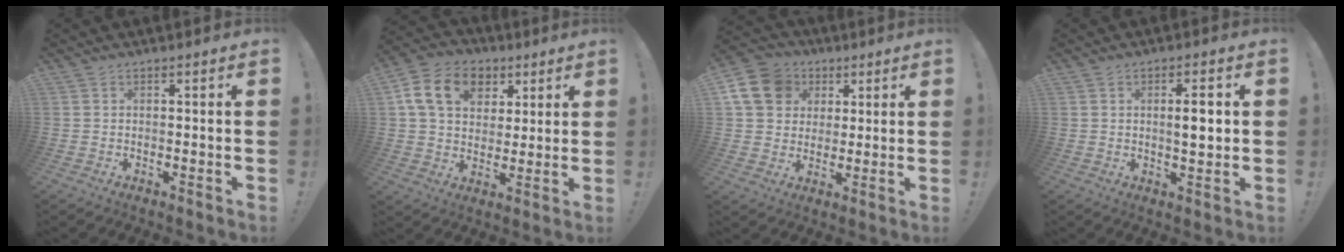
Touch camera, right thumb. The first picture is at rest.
{"total": 15.4, "force": [5.7, 11.5, 8.4], "torque": [-0.126, -0.010, 0.112]}
{"total": 14.2, "force": [4.6, 11.9, 6.1], "torque": [-0.094, -0.012, 0.095]}
{"total": 5.3, "force": [0.6, 1.2, 5.1], "torque": [-0.073, -0.006, 0.003]}